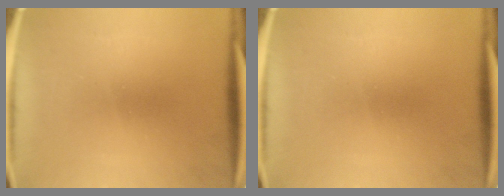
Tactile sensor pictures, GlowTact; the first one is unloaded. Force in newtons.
{"total": 0.0}